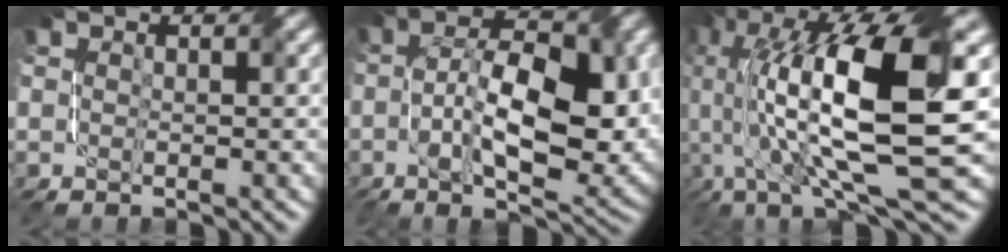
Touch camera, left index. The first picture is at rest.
{"total": 11.5, "force": [-1.0, 5.1, 10.3], "torque": [-0.170, -0.002, -0.008]}
{"total": 15.8, "force": [1.2, 5.3, 14.9], "torque": [-0.281, 0.007, 0.025]}